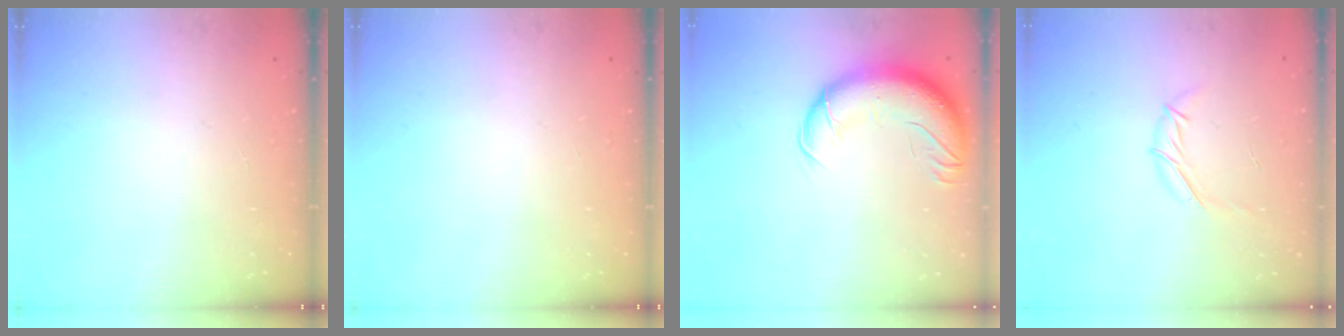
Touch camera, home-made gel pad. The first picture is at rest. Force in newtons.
{"total": 0.0}
{"total": 16.6, "press": 16.1, "slide": 4.1}
{"total": 5.6, "press": 5.6, "slide": 0.8}